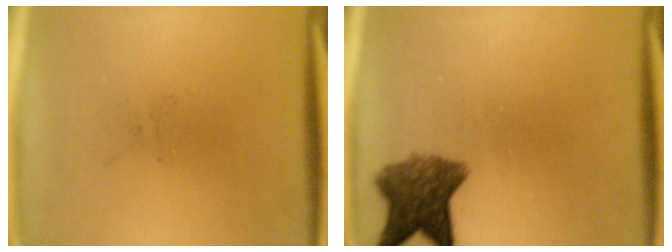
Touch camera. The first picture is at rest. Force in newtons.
{"total": 7.1}